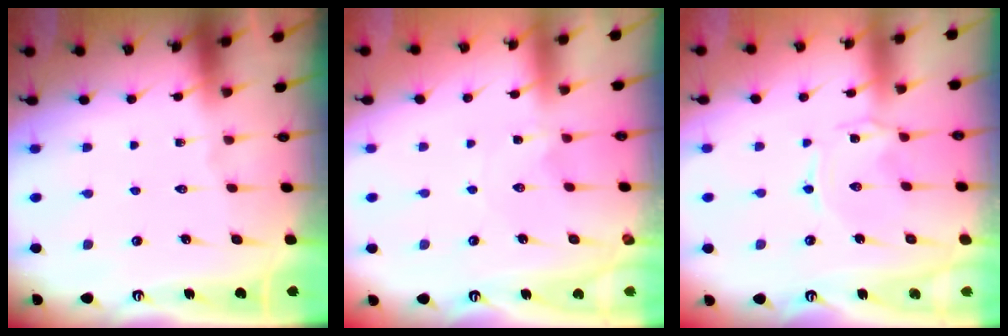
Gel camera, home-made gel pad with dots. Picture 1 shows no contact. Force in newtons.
{"total": 0.7, "press": 0.7, "slide": 0.1}
{"total": 1.0, "press": 0.9, "slide": 0.2}